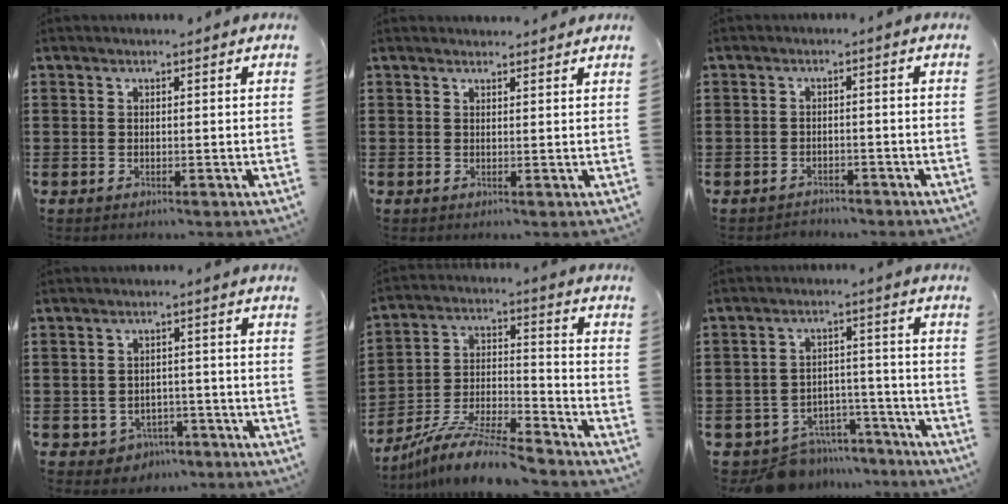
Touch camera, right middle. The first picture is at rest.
{"total": 1.6, "force": [1.5, 0.3, 0.1], "torque": [0.002, -0.001, 0.028]}
{"total": 1.8, "force": [-1.7, 0.5, -0.3], "torque": [-0.002, -0.001, -0.039]}
{"total": 2.2, "force": [-1.8, 1.2, 0.0], "torque": [-0.014, -0.002, -0.039]}
{"total": 10.9, "force": [-10.2, 0.3, 4.0], "torque": [-0.069, 0.021, -0.198]}
{"total": 8.5, "force": [-8.0, 2.3, 1.5], "torque": [-0.033, 0.029, -0.155]}